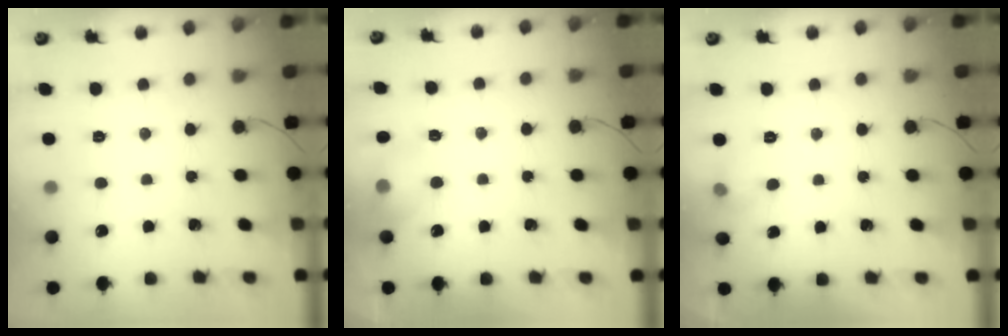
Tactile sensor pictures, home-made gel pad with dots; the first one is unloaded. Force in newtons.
{"total": 8.5, "press": 8.3, "slide": 1.7}
{"total": 4.9, "press": 4.6, "slide": 1.8}